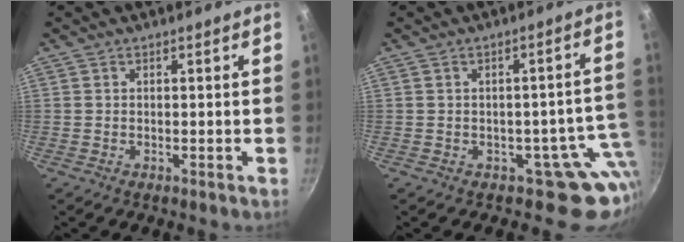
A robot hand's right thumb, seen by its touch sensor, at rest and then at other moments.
{"total": 7.6, "force": [-1.7, 6.5, 3.6], "torque": [0.047, 0.028, -0.023]}